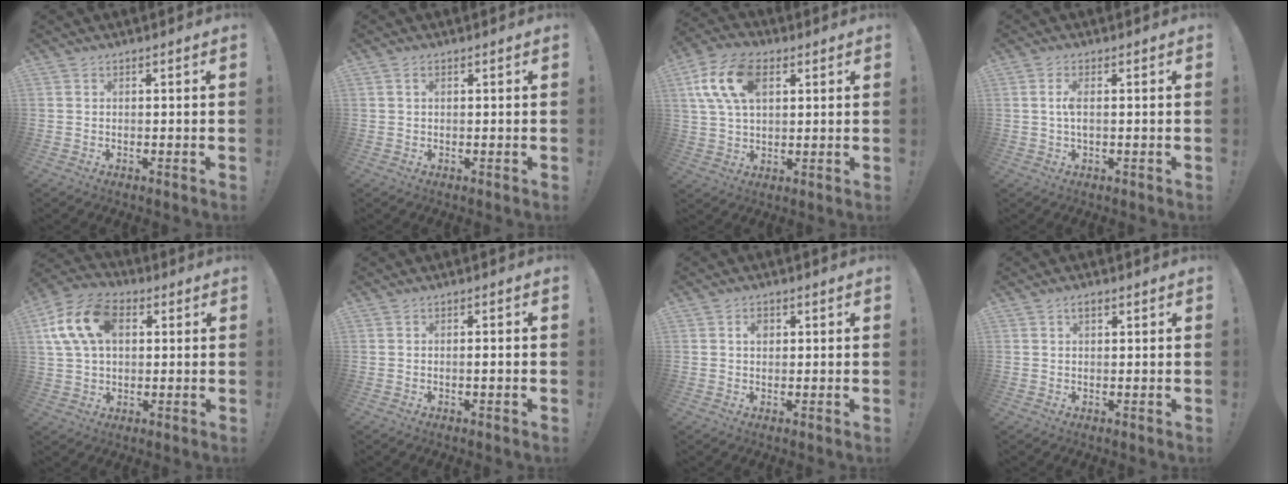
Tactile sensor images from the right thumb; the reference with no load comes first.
{"total": 1.1, "force": [0.4, 0.4, 1.0], "torque": [-0.016, 0.002, 0.005]}
{"total": 15.2, "force": [5.2, 9.2, 11.0], "torque": [-0.206, 0.000, 0.097]}
{"total": 3.7, "force": [0.2, 1.0, 3.6], "torque": [-0.085, -0.002, -0.002]}
{"total": 16.4, "force": [4.2, 11.0, 11.4], "torque": [-0.210, 0.010, 0.082]}
{"total": 1.5, "force": [-0.4, -0.2, 1.4], "torque": [-0.017, -0.003, -0.011]}
{"total": 2.3, "force": [0.7, 1.5, 1.6], "torque": [-0.015, -0.002, 0.007]}
{"total": 2.1, "force": [1.1, 1.1, 1.5], "torque": [-0.031, 0.005, 0.019]}